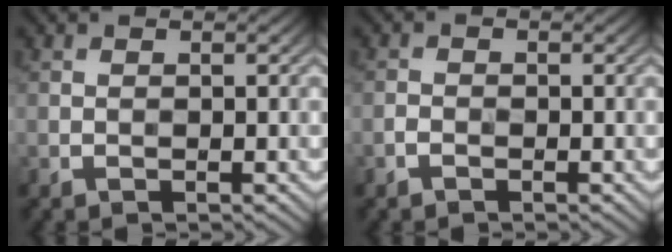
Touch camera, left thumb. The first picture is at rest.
{"total": 1.1, "force": [-0.8, 0.7, 0.4], "torque": [-0.008, 0.001, -0.018]}